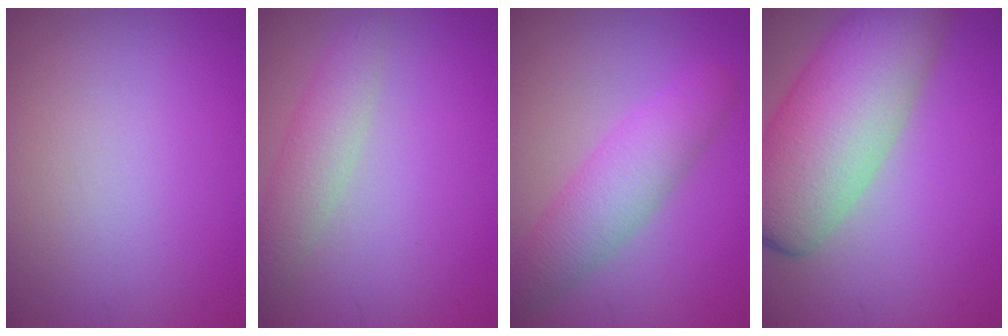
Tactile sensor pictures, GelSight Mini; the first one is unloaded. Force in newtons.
{"total": 2.9, "press": 2.9, "slide": 0.2}
{"total": 4.5, "press": 4.5, "slide": 0.2}
{"total": 10.6, "press": 10.6, "slide": 0.4}